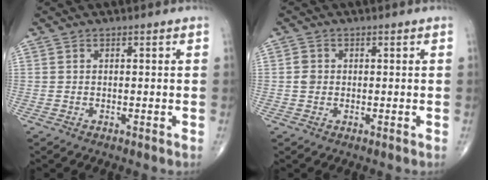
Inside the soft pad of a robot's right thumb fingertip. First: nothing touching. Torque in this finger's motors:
{"motor_torque": [0.10, -0.13, 0.17, 0.20, 0.02]}